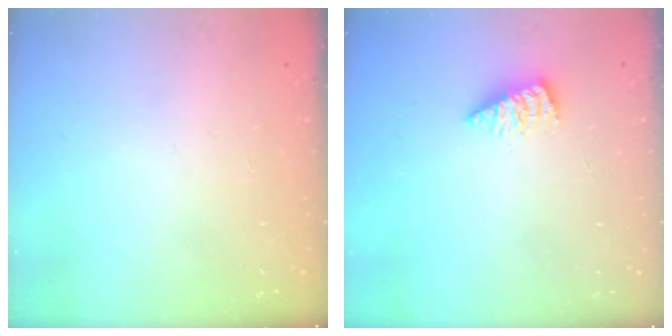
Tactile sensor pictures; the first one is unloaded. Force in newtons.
{"total": 2.8, "press": 2.7, "slide": 0.3}